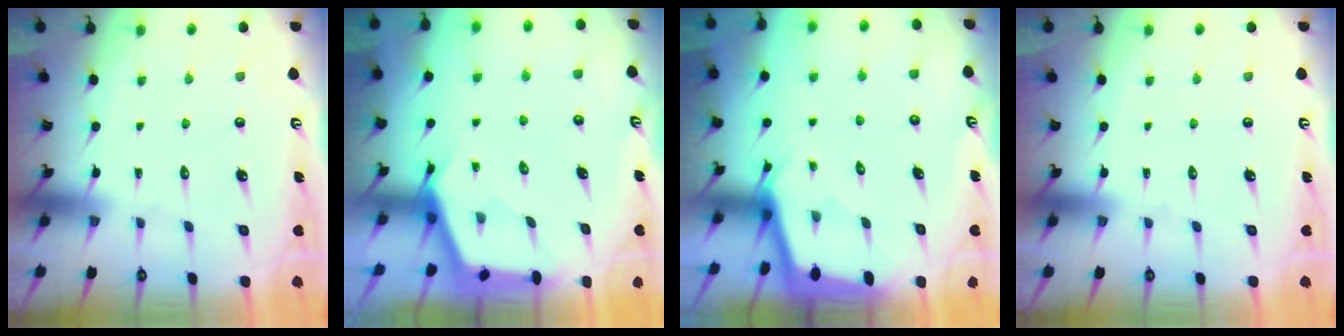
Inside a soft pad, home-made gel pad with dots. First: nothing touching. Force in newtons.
{"total": 2.7, "press": 2.7, "slide": 0.3}
{"total": 1.9, "press": 1.9, "slide": 0.1}
{"total": 0.0}